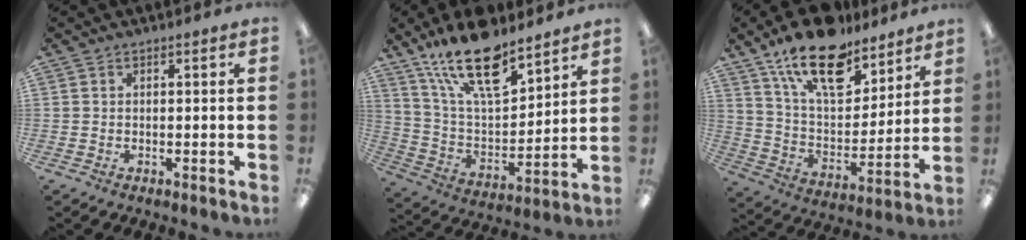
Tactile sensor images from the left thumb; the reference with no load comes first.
{"total": 20.0, "force": [14.0, 8.1, 11.8], "torque": [-0.211, -0.078, 0.246]}
{"total": 19.5, "force": [13.8, 9.0, 10.4], "torque": [-0.176, -0.082, 0.242]}